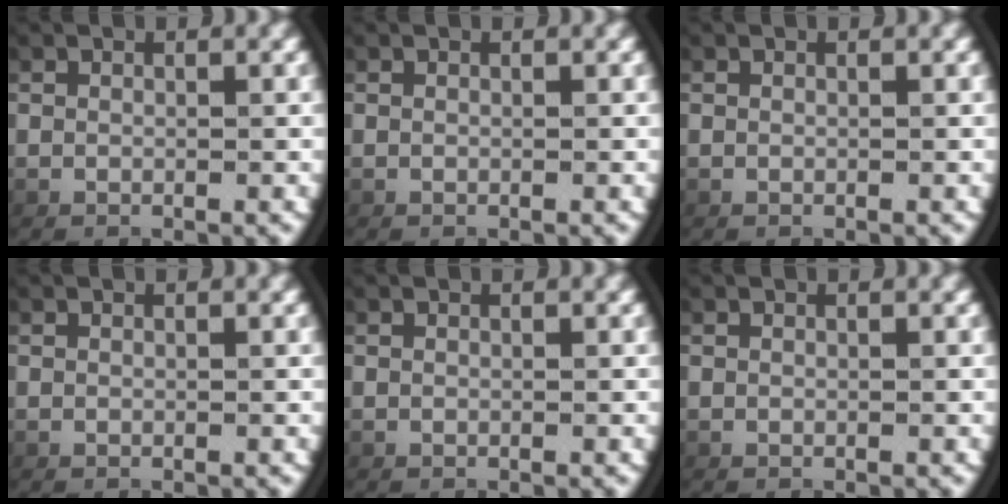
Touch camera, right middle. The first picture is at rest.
{"total": 0.0}
{"total": 0.0}
{"total": 0.0}
{"total": 0.0}
{"total": 0.0}